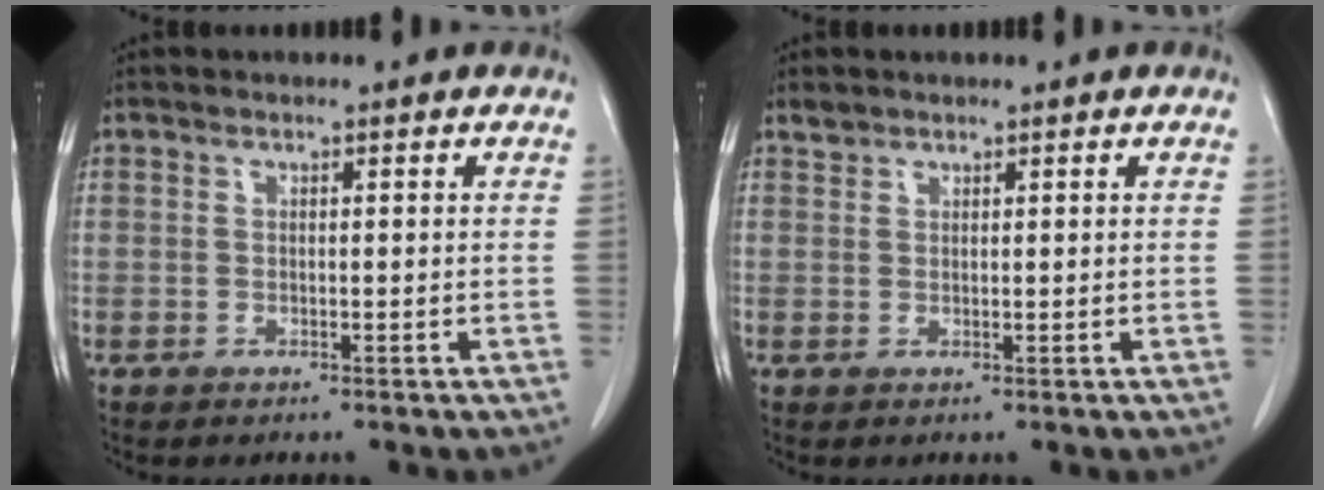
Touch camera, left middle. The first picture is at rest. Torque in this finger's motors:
{"motor_torque": [0.13, -0.11, 0.03, 0.01]}